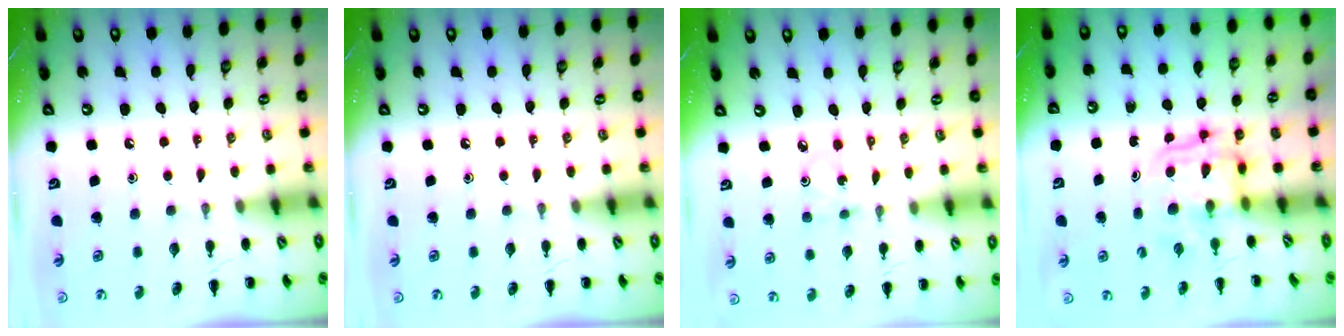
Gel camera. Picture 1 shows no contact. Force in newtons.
{"total": 0.0}
{"total": 1.0, "press": 0.9, "slide": 0.3}
{"total": 3.4, "press": 3.4, "slide": 0.3}